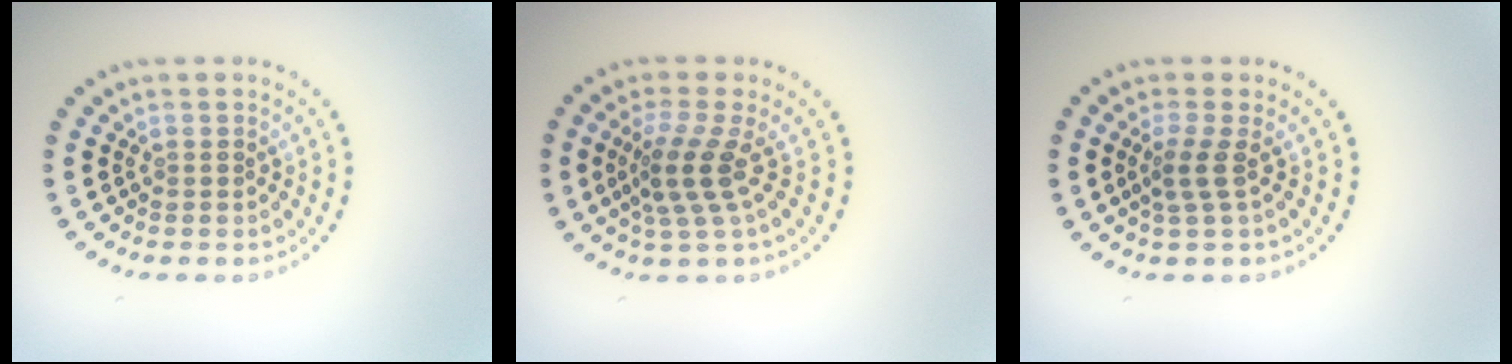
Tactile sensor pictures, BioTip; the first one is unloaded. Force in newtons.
{"total": 3.3, "press": 2.3, "slide": 2.4}
{"total": 1.8, "press": 1.2, "slide": 1.4}